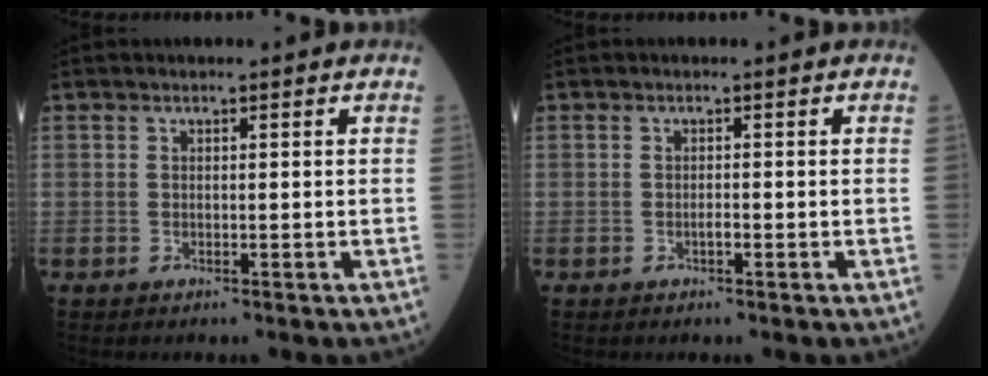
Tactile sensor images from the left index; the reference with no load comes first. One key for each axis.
{"total": 0.7, "fx": -0.4, "fy": 0.2, "fz": 0.6, "tx": -0.011, "ty": 0.000, "tz": -0.008}